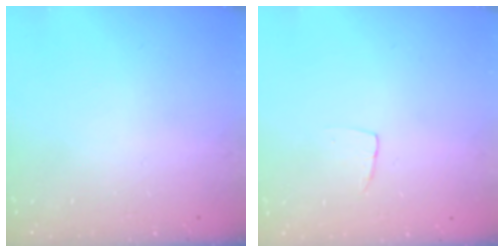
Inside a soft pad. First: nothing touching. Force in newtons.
{"total": 3.3, "press": 3.3, "slide": 0.2}